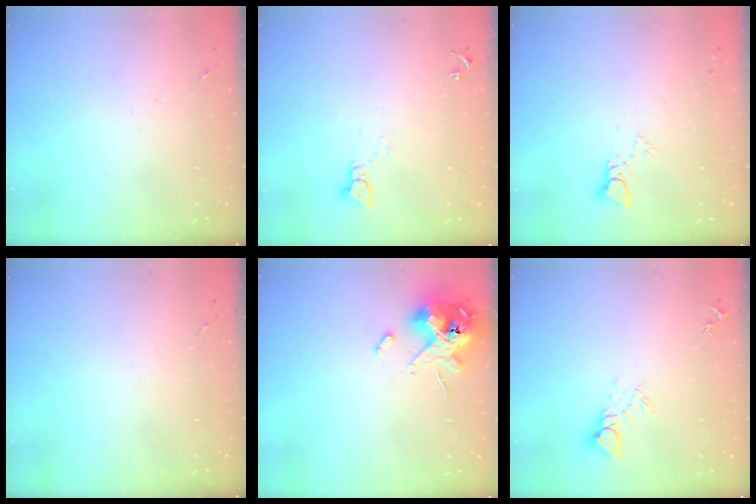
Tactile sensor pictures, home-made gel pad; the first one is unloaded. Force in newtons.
{"total": 2.6, "press": 2.6, "slide": 0.1}
{"total": 3.6, "press": 3.6, "slide": 0.2}
{"total": 0.0}
{"total": 14.6, "press": 14.4, "slide": 2.8}
{"total": 5.2, "press": 5.2, "slide": 0.4}